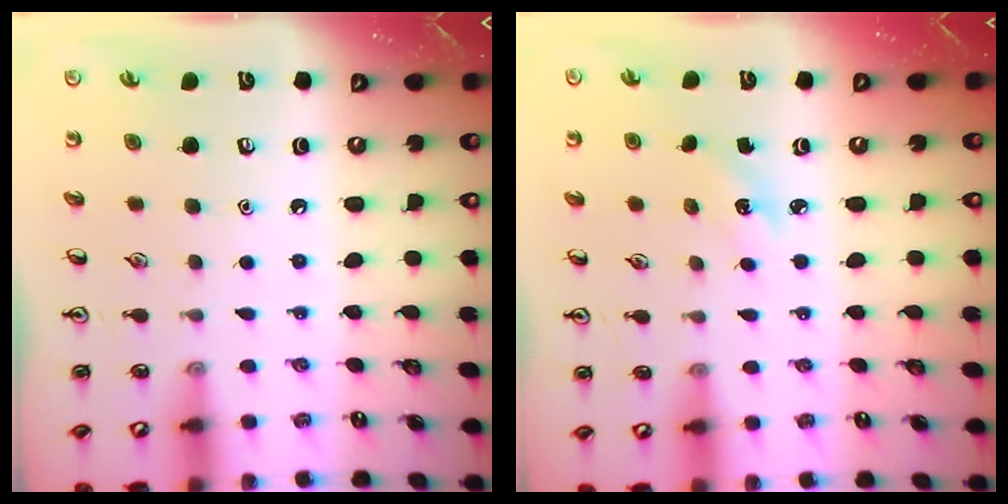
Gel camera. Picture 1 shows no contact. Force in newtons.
{"total": 2.1, "press": 2.0, "slide": 0.8}